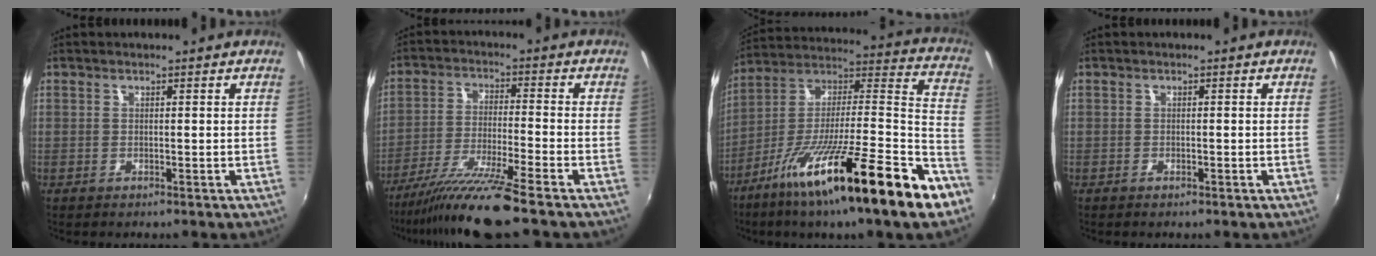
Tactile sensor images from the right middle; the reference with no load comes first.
{"total": 11.4, "force": [-9.5, -1.5, 6.2], "torque": [-0.126, -0.021, -0.170]}
{"total": 27.7, "force": [-15.9, 2.4, 22.5], "torque": [-0.321, -0.023, -0.268]}
{"total": 0.5, "force": [-0.4, 0.2, 0.2], "torque": [-0.004, -0.002, -0.009]}